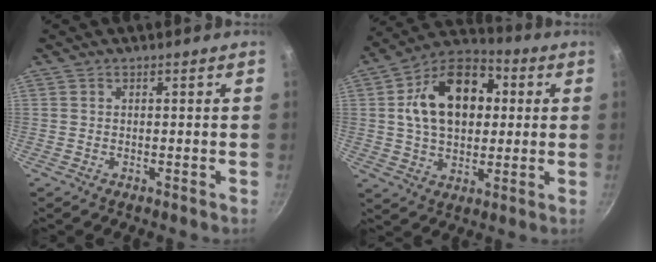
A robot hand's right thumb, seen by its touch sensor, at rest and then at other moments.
{"total": 18.6, "force": [3.3, 12.7, 13.2], "torque": [-0.183, 0.022, 0.040]}